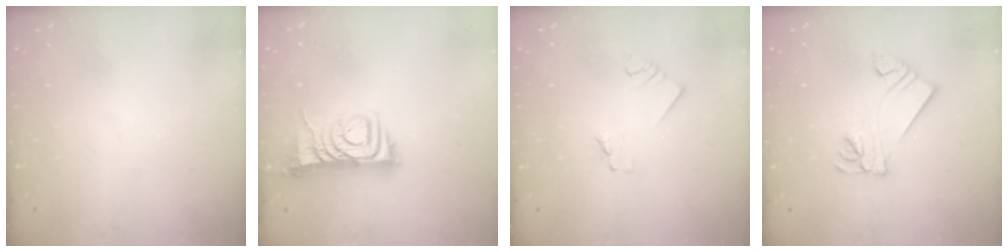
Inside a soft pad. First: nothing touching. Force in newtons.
{"total": 7.9, "press": 7.9, "slide": 1.0}
{"total": 1.2, "press": 1.2, "slide": 0.0}
{"total": 7.9, "press": 7.9, "slide": 0.8}